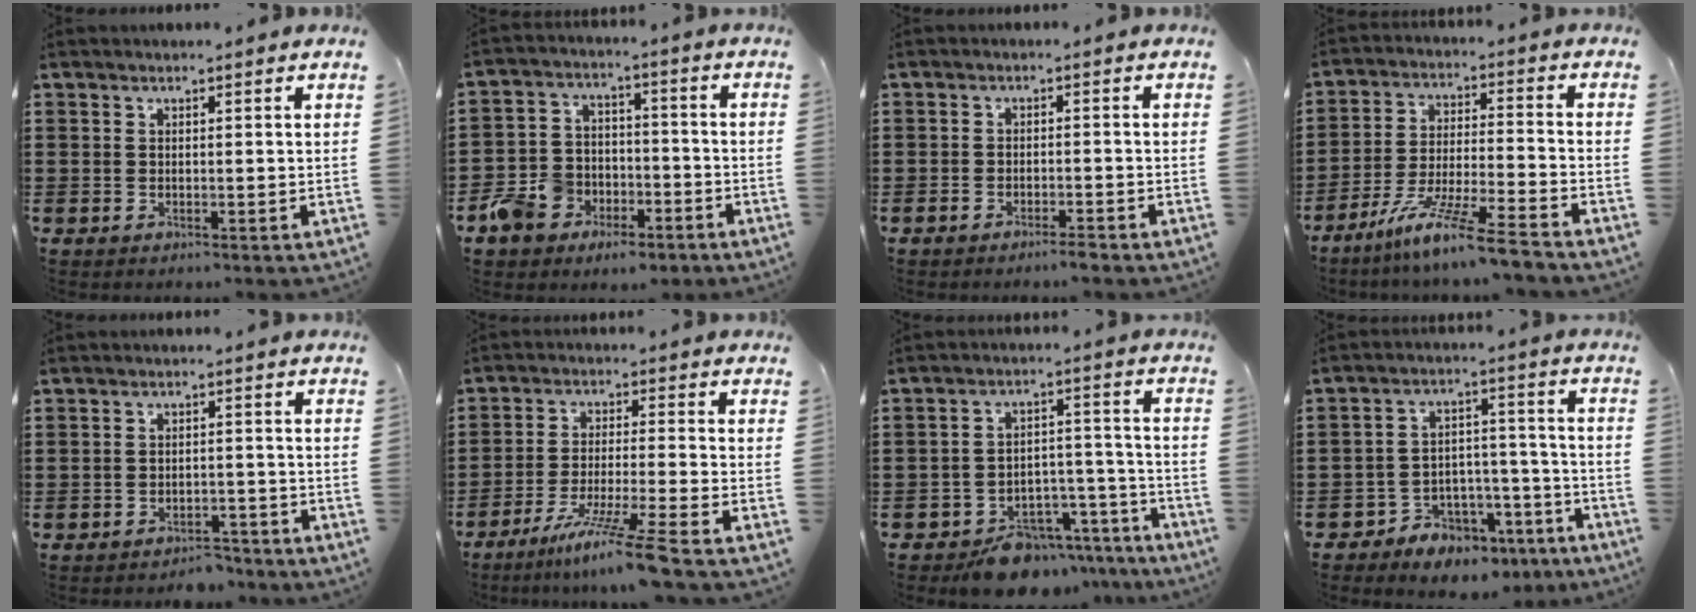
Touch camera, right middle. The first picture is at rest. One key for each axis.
{"total": 7.7, "fx": -5.3, "fy": 5.4, "fz": 1.4, "tx": -0.059, "ty": 0.026, "tz": -0.107}
{"total": 2.0, "fx": -1.9, "fy": 0.1, "fz": 0.6, "tx": -0.015, "ty": -0.003, "tz": -0.036}
{"total": 10.3, "fx": -8.5, "fy": -0.7, "fz": 5.8, "tx": -0.110, "ty": -0.005, "tz": -0.167}
{"total": 2.8, "fx": -2.8, "fy": 0.4, "fz": -0.4, "tx": -0.002, "ty": 0.001, "tz": -0.061}
{"total": 8.5, "fx": -6.7, "fy": -1.3, "fz": 5.2, "tx": -0.092, "ty": -0.018, "tz": -0.127}
{"total": 8.1, "fx": -7.4, "fy": 2.9, "fz": 1.7, "tx": -0.014, "ty": 0.039, "tz": -0.135}
{"total": 5.5, "fx": -5.0, "fy": 2.4, "fz": 0.1, "tx": -0.009, "ty": 0.019, "tz": -0.098}